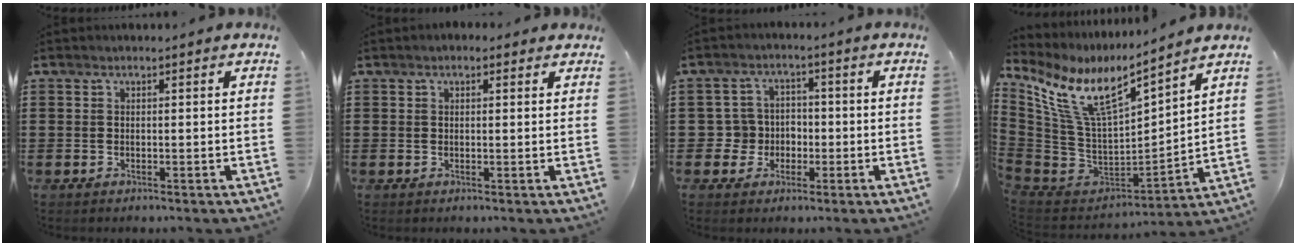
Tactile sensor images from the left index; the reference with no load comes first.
{"total": 1.1, "force": [0.7, 0.6, 0.6], "torque": [-0.012, 0.007, 0.012]}
{"total": 4.6, "force": [-0.9, 4.4, 1.0], "torque": [-0.036, 0.010, -0.017]}
{"total": 11.5, "force": [6.8, 3.8, 8.5], "torque": [-0.195, -0.046, 0.119]}